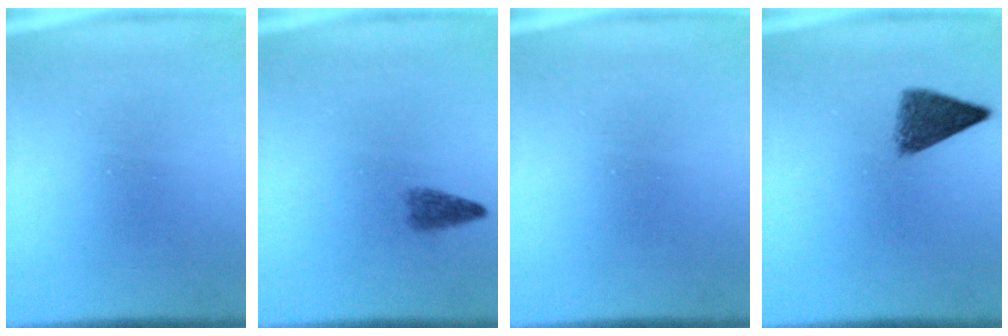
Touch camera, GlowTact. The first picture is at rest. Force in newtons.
{"total": 2.2}
{"total": 0.0}
{"total": 5.1}